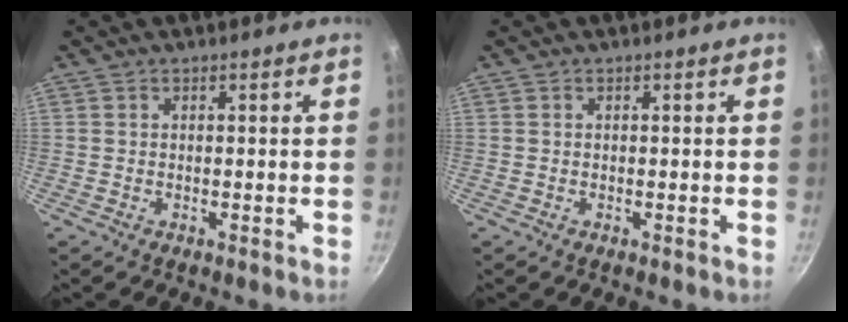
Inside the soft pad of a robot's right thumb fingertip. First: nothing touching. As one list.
[{"total": 0.0}]